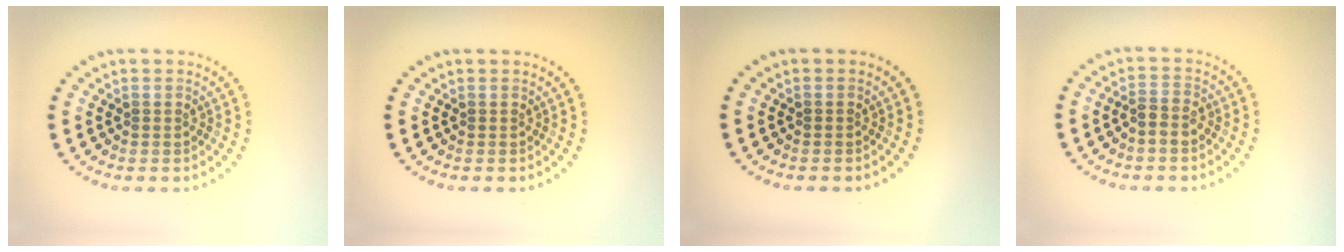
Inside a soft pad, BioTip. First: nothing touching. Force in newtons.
{"total": 0.0}
{"total": 0.0}
{"total": 1.7, "press": 1.5, "slide": 0.8}